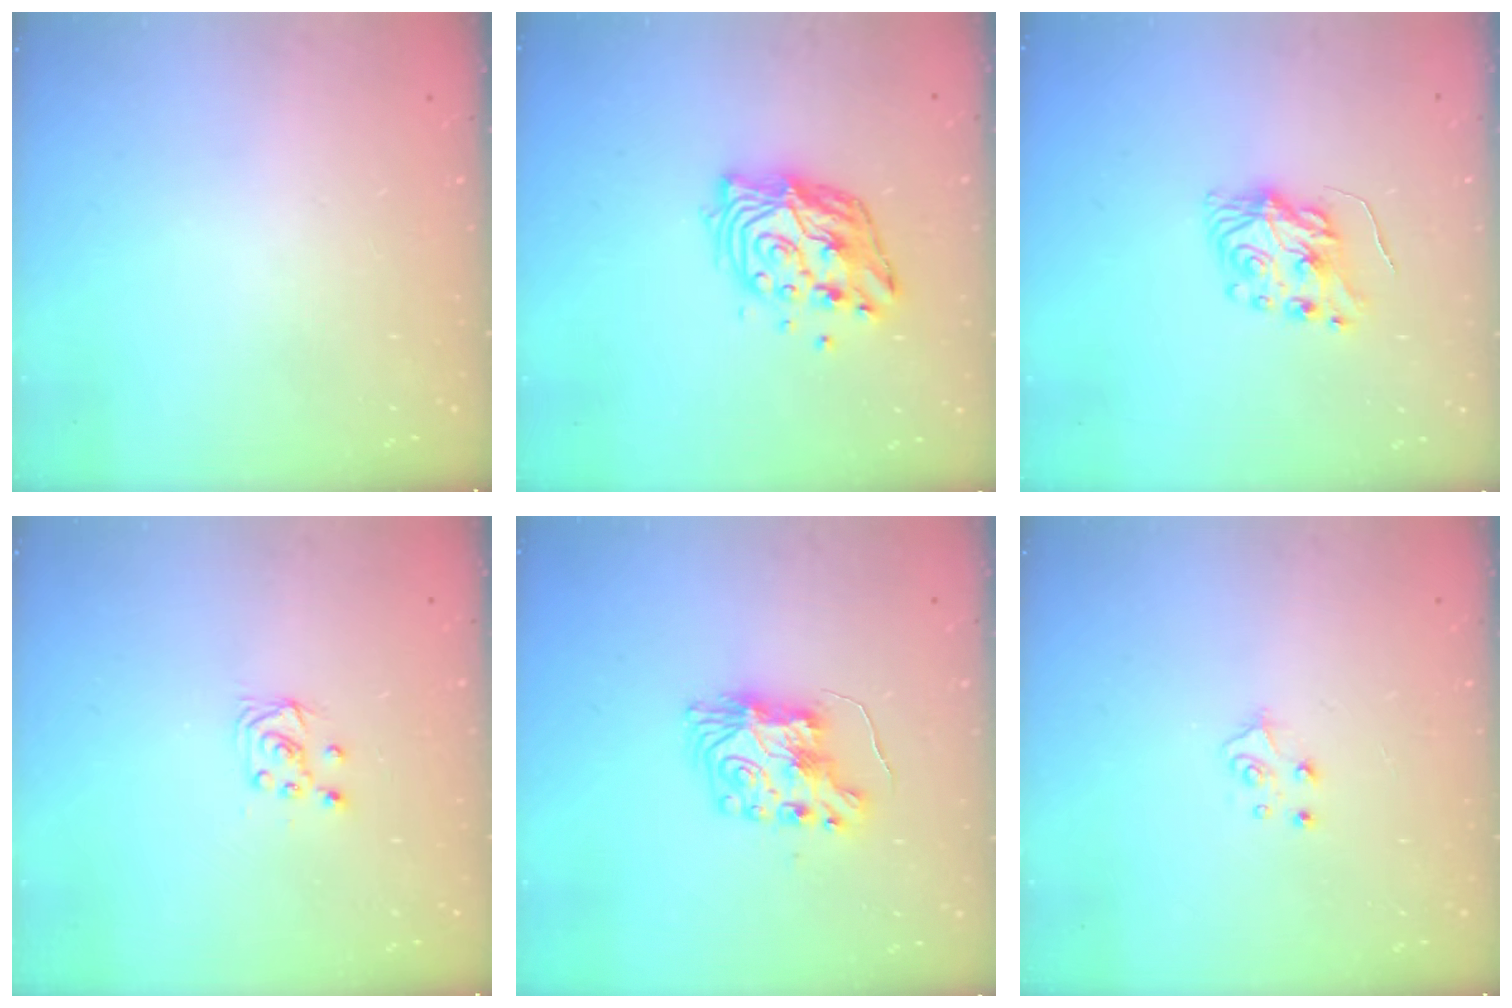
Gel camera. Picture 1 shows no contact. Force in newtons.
{"total": 12.4, "press": 12.3, "slide": 1.1}
{"total": 7.5, "press": 7.5, "slide": 0.7}
{"total": 5.1, "press": 5.1, "slide": 0.5}
{"total": 9.3, "press": 9.3, "slide": 0.4}
{"total": 4.3, "press": 4.3, "slide": 0.4}